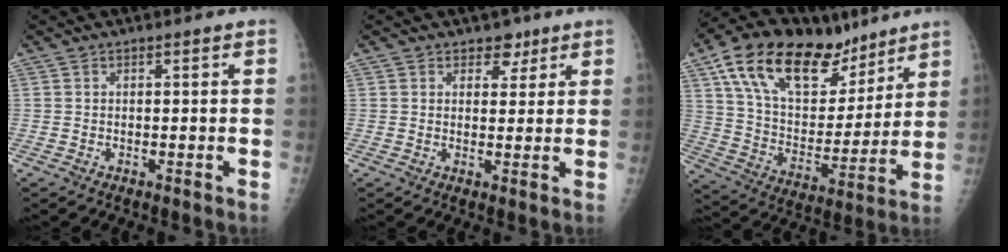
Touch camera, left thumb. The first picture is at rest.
{"total": 3.4, "force": [2.2, 2.5, 1.0], "torque": [0.010, -0.011, 0.029]}
{"total": 25.2, "force": [15.7, 12.9, 14.9], "torque": [-0.216, -0.035, 0.271]}